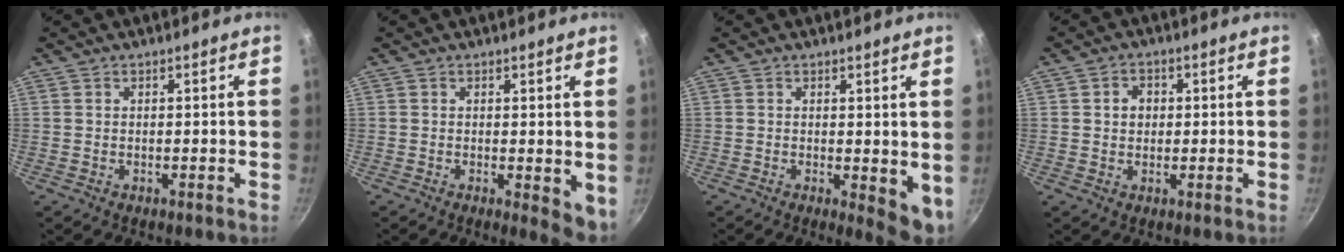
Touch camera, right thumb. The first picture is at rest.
{"total": 4.7, "force": [0.1, 2.2, 4.1], "torque": [-0.044, -0.006, 0.004]}
{"total": 5.6, "force": [0.6, 2.6, 4.9], "torque": [-0.053, -0.007, 0.011]}
{"total": 3.4, "force": [0.5, 2.9, 1.7], "torque": [-0.011, 0.006, 0.004]}